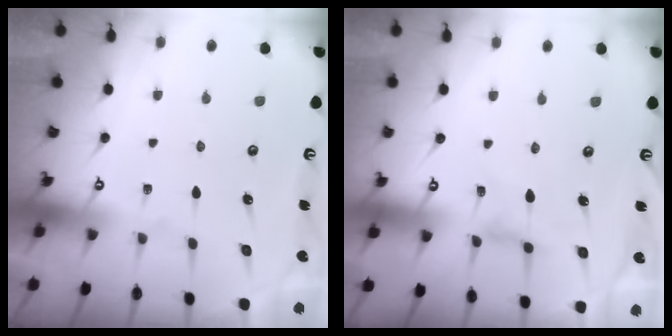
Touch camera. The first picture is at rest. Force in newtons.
{"total": 2.4, "press": 2.4, "slide": 0.4}